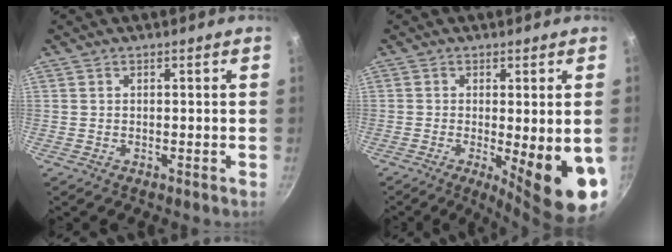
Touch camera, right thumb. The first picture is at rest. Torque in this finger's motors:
{"motor_torque": [-0.01, 1.20, 1.66, -0.59, 0.16]}